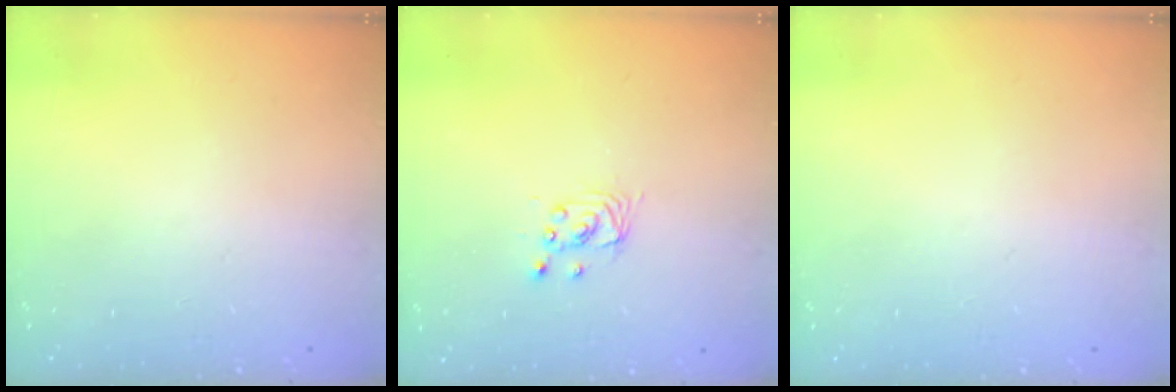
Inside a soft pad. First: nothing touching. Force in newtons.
{"total": 2.8, "press": 2.8, "slide": 0.1}
{"total": 0.0}